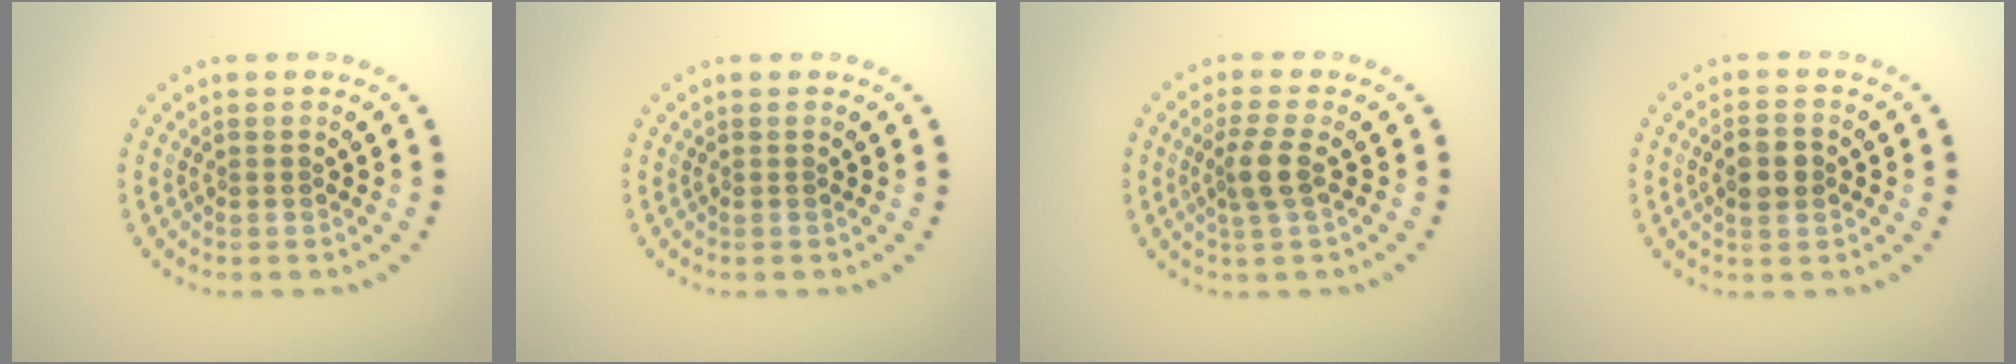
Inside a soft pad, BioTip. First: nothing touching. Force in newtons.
{"total": 0.0}
{"total": 2.5, "press": 1.9, "slide": 1.6}
{"total": 2.6, "press": 2.6, "slide": 0.2}